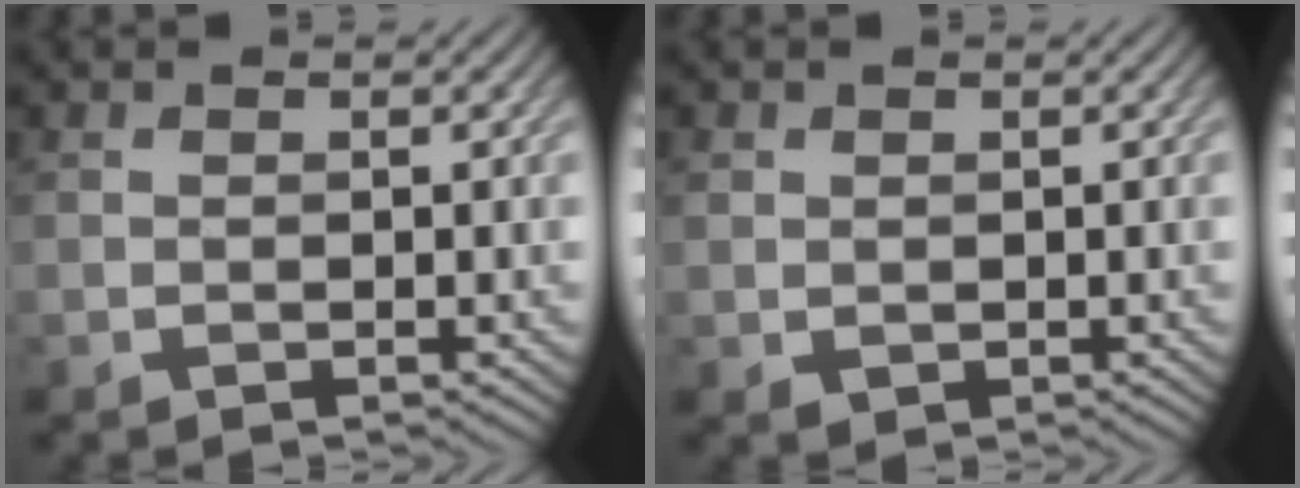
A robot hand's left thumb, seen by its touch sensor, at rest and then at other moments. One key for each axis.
{"total": 1.4, "fx": 0.4, "fy": 1.3, "fz": 0.4, "tx": -0.012, "ty": -0.005, "tz": 0.010}